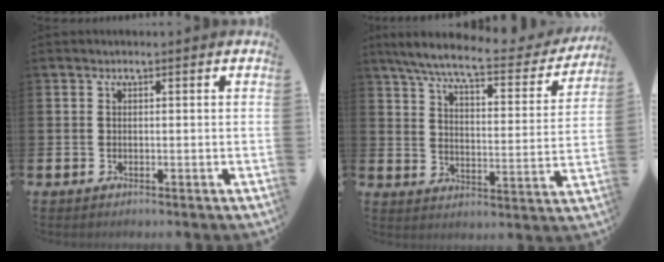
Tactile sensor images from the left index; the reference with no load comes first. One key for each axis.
{"total": 8.0, "fx": 6.9, "fy": 1.1, "fz": 3.9, "tx": -0.095, "ty": -0.045, "tz": 0.111}